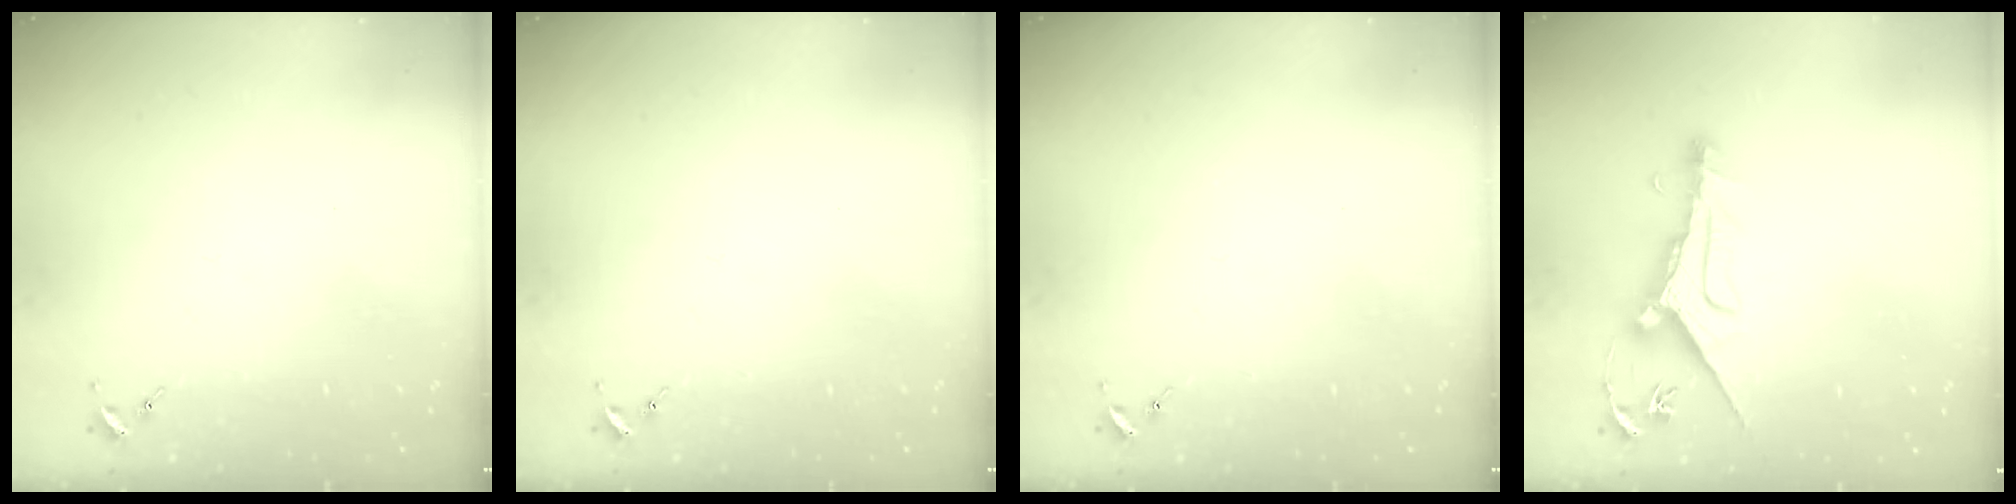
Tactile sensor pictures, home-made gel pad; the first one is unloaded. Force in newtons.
{"total": 0.0}
{"total": 0.0}
{"total": 12.3, "press": 12.2, "slide": 0.9}